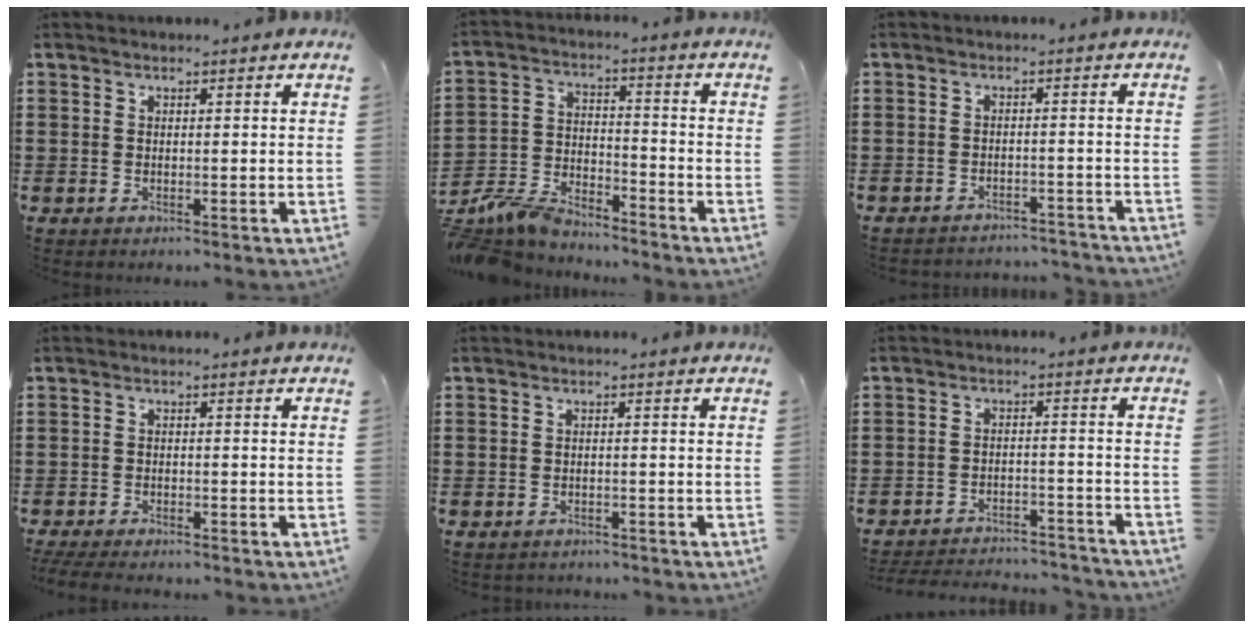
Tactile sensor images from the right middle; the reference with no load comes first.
{"total": 7.2, "force": [-7.0, 1.3, 1.4], "torque": [-0.050, 0.003, -0.143]}
{"total": 2.6, "force": [-2.6, 0.2, -0.1], "torque": [-0.007, -0.001, -0.056]}
{"total": 2.2, "force": [-2.1, 0.1, 0.5], "torque": [-0.020, -0.006, -0.046]}
{"total": 1.1, "force": [-1.1, 0.1, 0.0], "torque": [-0.005, -0.002, -0.023]}
{"total": 4.1, "force": [-4.1, 0.4, 0.6], "torque": [-0.021, -0.001, -0.087]}